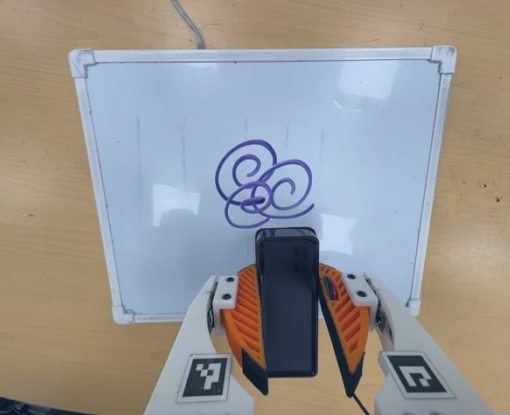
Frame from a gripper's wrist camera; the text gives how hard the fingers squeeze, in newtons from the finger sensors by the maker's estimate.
{"total": 6.6, "left": 5.4, "right": 7.8}